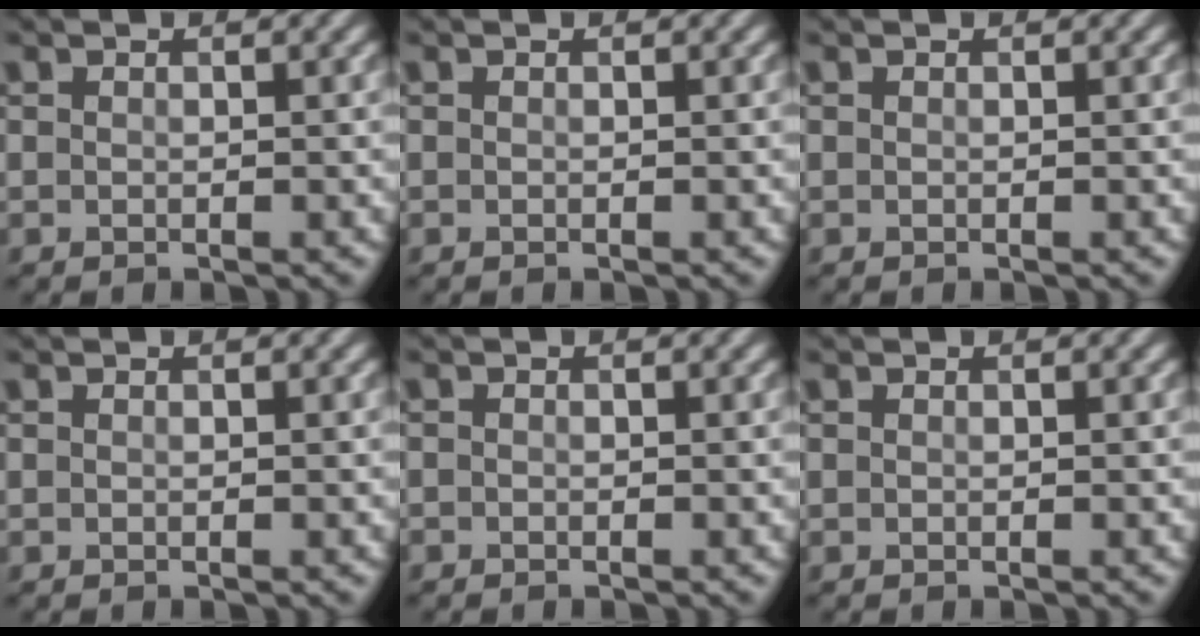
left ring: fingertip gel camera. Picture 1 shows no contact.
{"total": 0.0}
{"total": 0.0}
{"total": 0.0}
{"total": 0.5, "force": [-0.3, 0.4, -0.1], "torque": [0.005, -0.004, -0.008]}
{"total": 0.0}